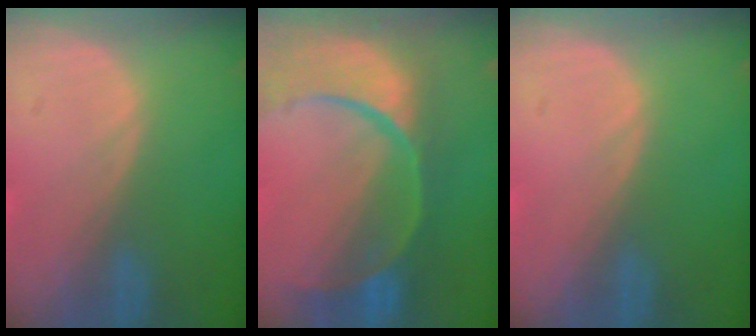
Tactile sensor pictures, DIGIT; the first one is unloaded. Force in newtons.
{"total": 13.2, "press": 10.7, "slide": 7.9}
{"total": 0.0}